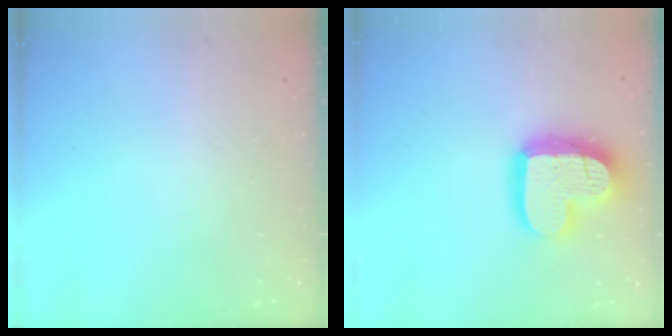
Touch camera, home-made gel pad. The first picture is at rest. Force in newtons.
{"total": 17.1, "press": 17.0, "slide": 1.6}